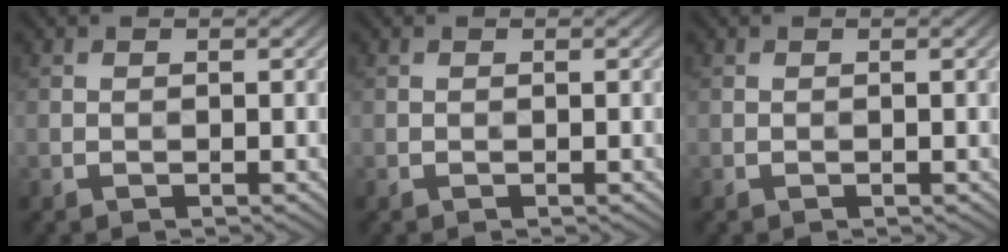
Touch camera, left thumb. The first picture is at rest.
{"total": 0.0}
{"total": 0.7, "force": [0.1, 0.1, 0.6], "torque": [-0.010, 0.000, 0.001]}